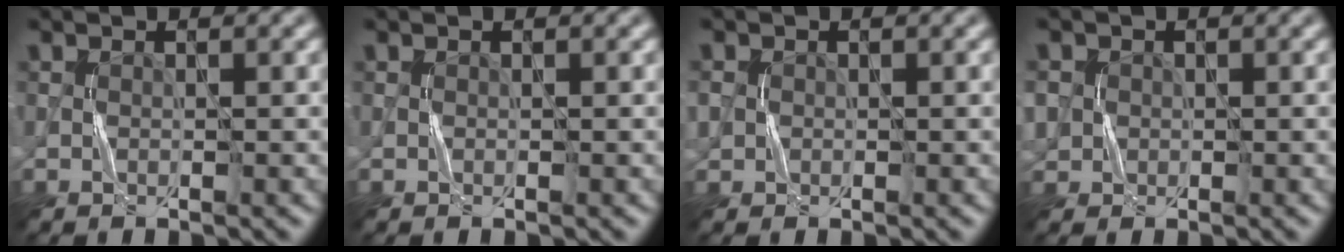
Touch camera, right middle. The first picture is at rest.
{"total": 0.0}
{"total": 1.5, "force": [0.1, 1.4, 0.4], "torque": [-0.008, -0.001, -0.002]}
{"total": 2.8, "force": [0.2, 2.7, 0.9], "torque": [-0.024, 0.012, 0.000]}